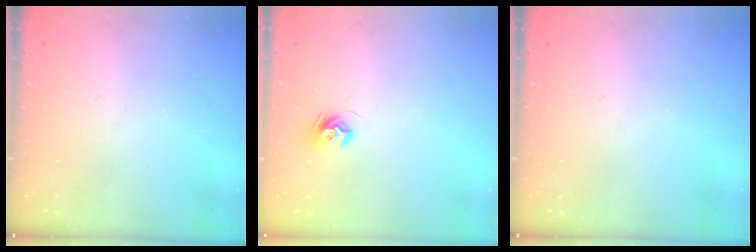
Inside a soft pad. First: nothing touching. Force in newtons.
{"total": 7.6, "press": 7.6, "slide": 0.2}
{"total": 0.0}